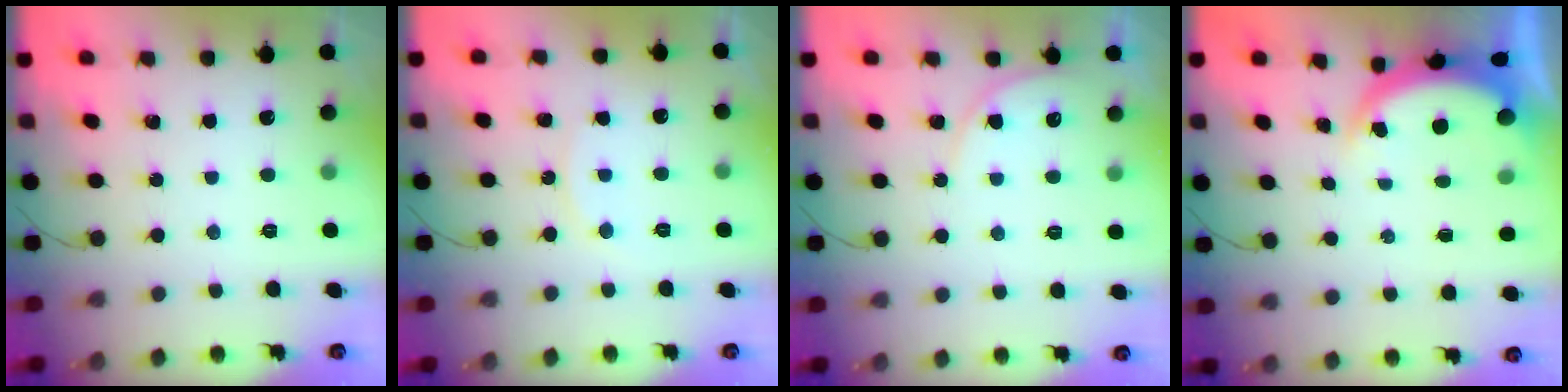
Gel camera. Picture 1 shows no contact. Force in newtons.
{"total": 5.1, "press": 5.1, "slide": 0.2}
{"total": 4.4, "press": 4.4, "slide": 0.5}
{"total": 4.9, "press": 4.7, "slide": 1.3}